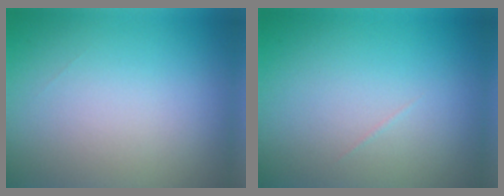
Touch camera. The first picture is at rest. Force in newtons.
{"total": 0.0}